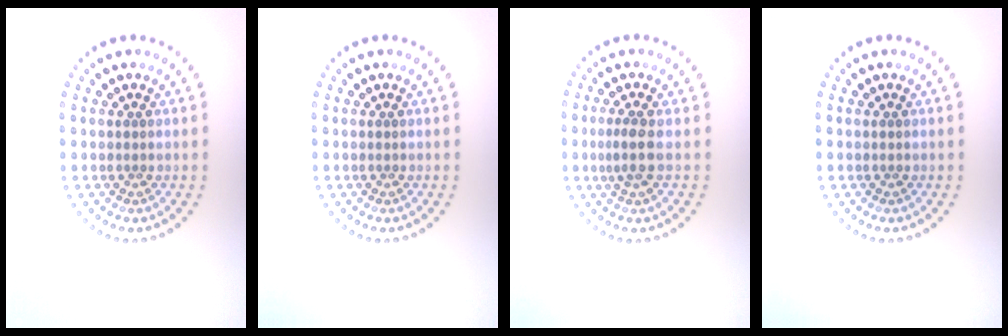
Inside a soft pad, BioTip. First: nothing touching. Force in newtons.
{"total": 0.0}
{"total": 2.0, "press": 1.6, "slide": 1.1}
{"total": 0.0}